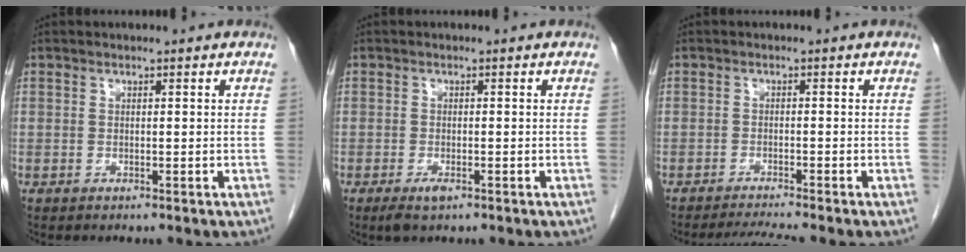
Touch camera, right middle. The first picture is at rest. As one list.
[{"total": 1.9, "force": [-1.1, 0.6, 1.4], "torque": [-0.029, -0.002, -0.017]}, {"total": 3.7, "force": [-3.3, -1.3, 1.0], "torque": [-0.025, -0.018, -0.058]}]